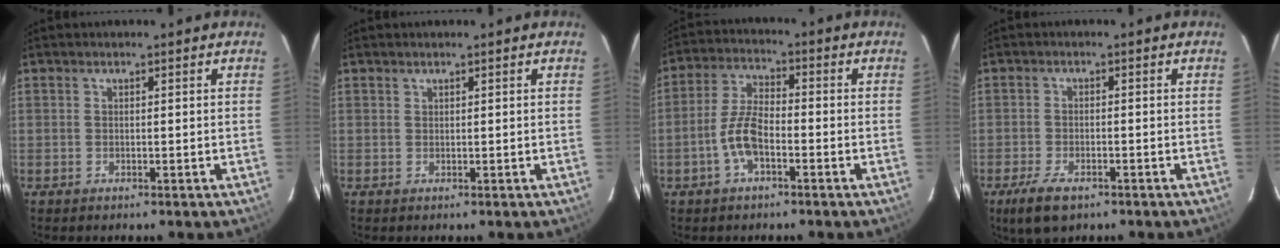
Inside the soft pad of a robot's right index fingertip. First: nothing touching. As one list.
[{"total": 0.0}, {"total": 7.1, "force": [-2.9, 2.9, 5.8], "torque": [-0.127, 0.011, -0.056]}, {"total": 6.2, "force": [-4.0, 2.6, 4.0], "torque": [-0.100, -0.017, -0.070]}]